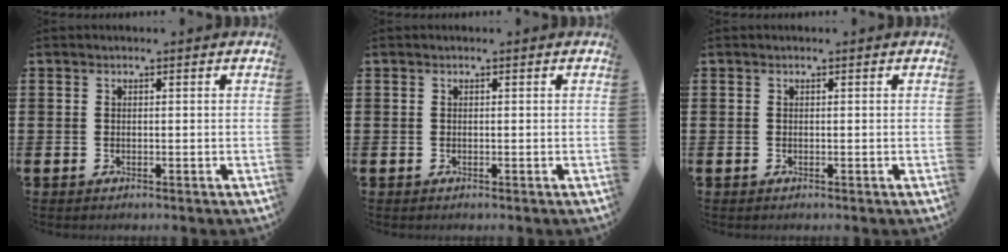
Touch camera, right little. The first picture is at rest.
{"total": 0.0}
{"total": 0.0}